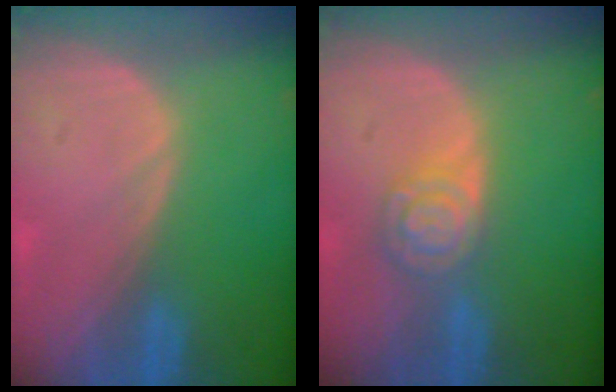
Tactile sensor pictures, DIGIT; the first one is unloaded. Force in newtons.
{"total": 5.5, "press": 4.9, "slide": 2.6}